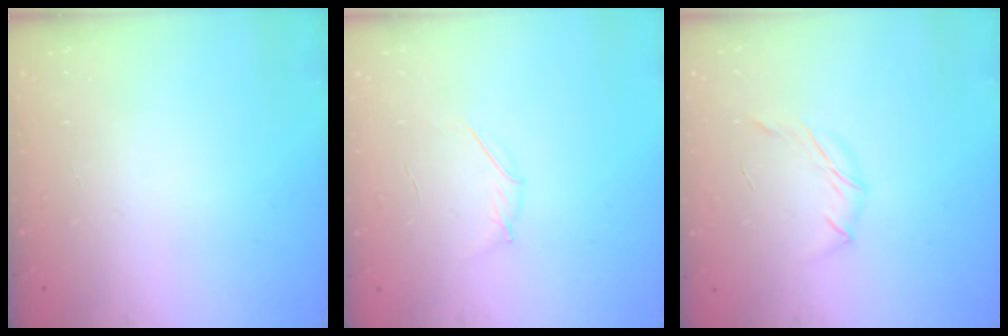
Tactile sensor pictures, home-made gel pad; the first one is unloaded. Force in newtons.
{"total": 2.9, "press": 2.8, "slide": 0.9}
{"total": 4.1, "press": 3.9, "slide": 1.0}